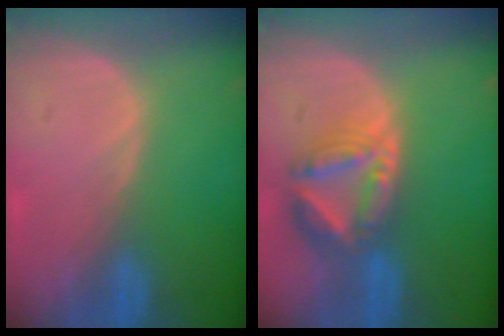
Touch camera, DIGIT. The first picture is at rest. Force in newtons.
{"total": 8.0, "press": 6.9, "slide": 4.0}